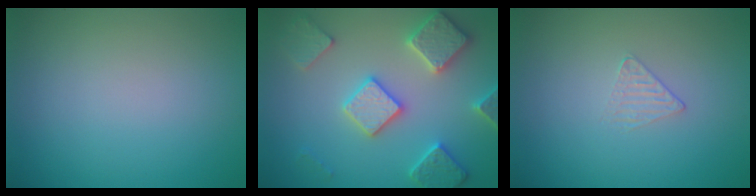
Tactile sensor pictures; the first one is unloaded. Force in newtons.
{"total": 5.7, "press": 5.6, "slide": 1.2}
{"total": 1.0, "press": 0.3, "slide": 0.9}